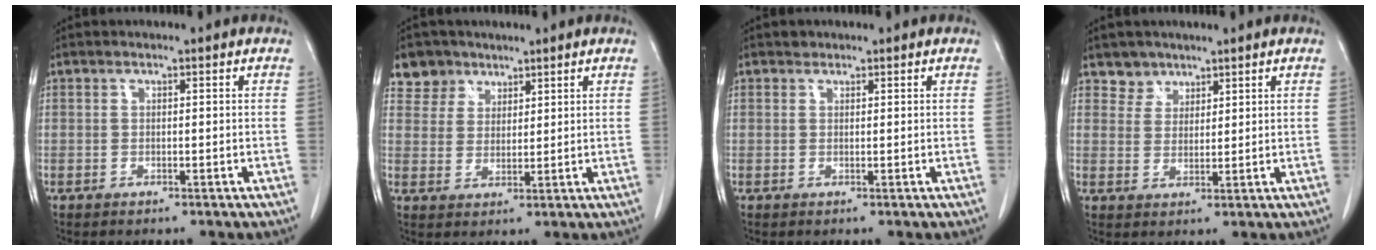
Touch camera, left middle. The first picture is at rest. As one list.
[{"total": 5.1, "force": [3.5, 3.6, 0.0], "torque": [0.001, 0.007, 0.064]}, {"total": 0.6, "force": [0.5, 0.4, 0.0], "torque": [-0.001, -0.002, 0.005]}, {"total": 3.1, "force": [2.4, 1.9, -0.4], "torque": [0.013, 0.001, 0.039]}]